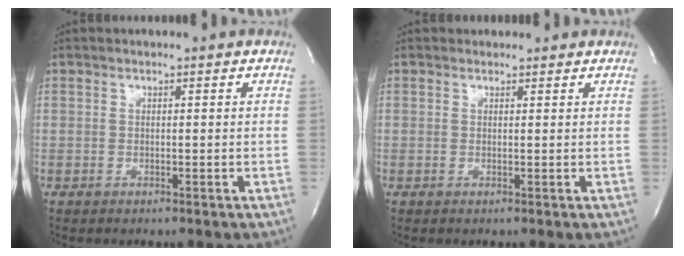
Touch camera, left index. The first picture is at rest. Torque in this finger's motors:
{"motor_torque": [0.23, -0.37, 0.07, -0.01]}